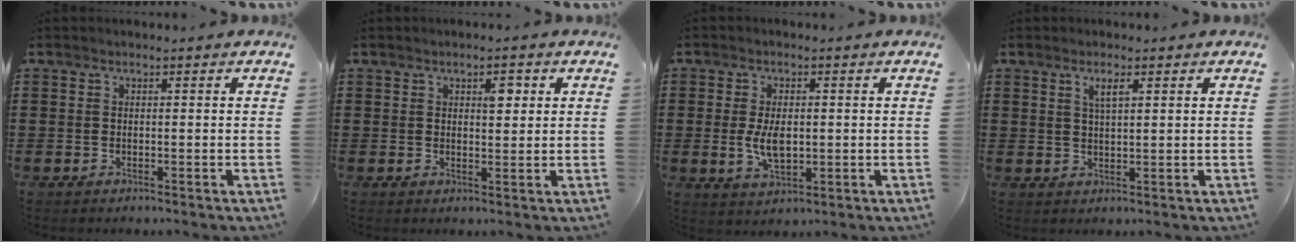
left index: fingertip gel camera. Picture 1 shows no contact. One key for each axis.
{"total": 3.0, "fx": 1.2, "fy": 1.5, "fz": 2.3, "tx": -0.033, "ty": 0.002, "tz": 0.016}
{"total": 5.3, "fx": -0.2, "fy": 2.9, "fz": 4.5, "tx": -0.092, "ty": -0.002, "tz": -0.009}
{"total": 2.5, "fx": 1.3, "fy": 0.6, "fz": 2.0, "tx": -0.043, "ty": 0.003, "tz": 0.022}